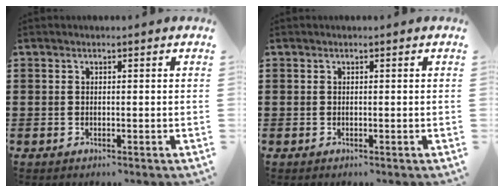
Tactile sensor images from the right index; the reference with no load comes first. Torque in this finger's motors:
{"motor_torque": [0.00, 0.00, 0.00, -0.01]}